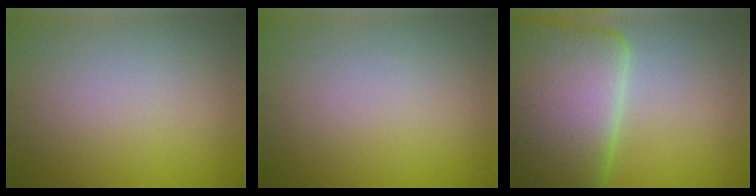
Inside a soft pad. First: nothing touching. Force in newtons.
{"total": 0.0}
{"total": 15.1, "press": 15.1, "slide": 0.9}